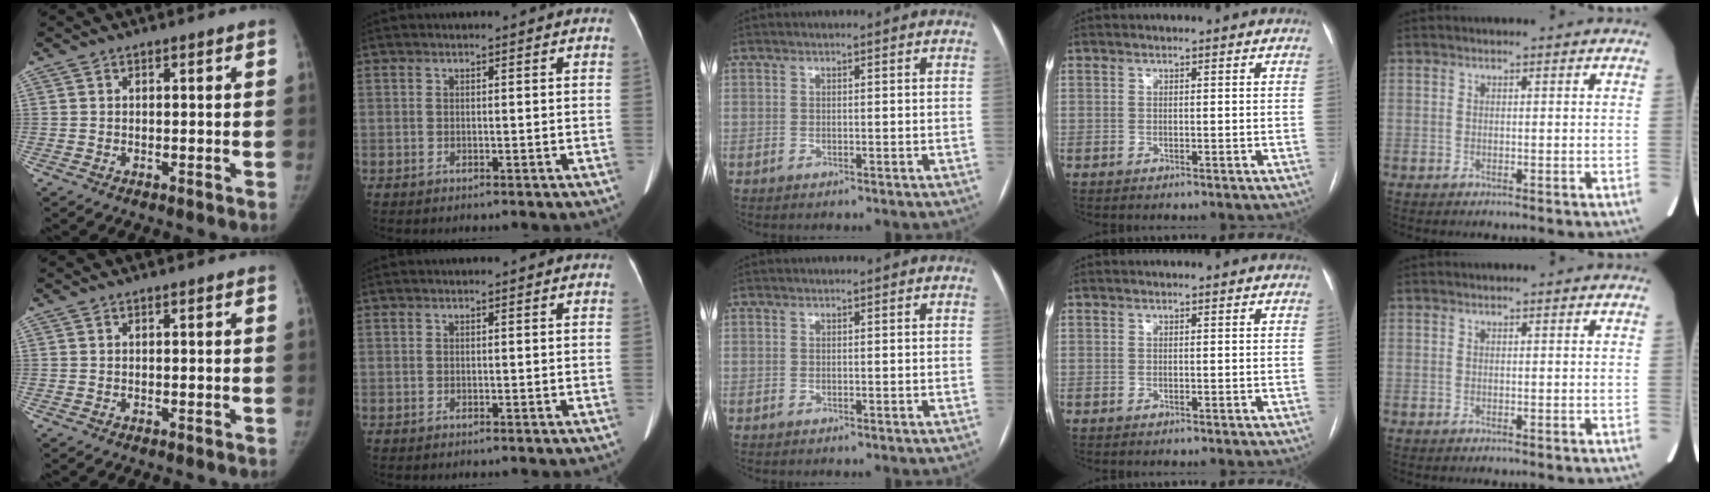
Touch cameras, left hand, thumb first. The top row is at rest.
{}